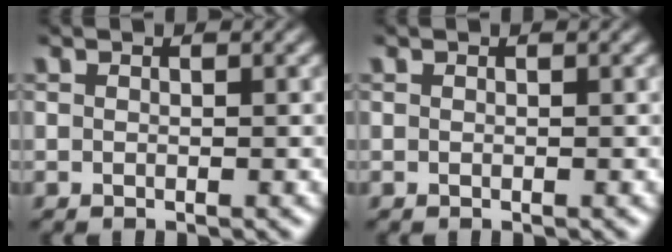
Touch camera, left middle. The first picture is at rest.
{"total": 0.0}